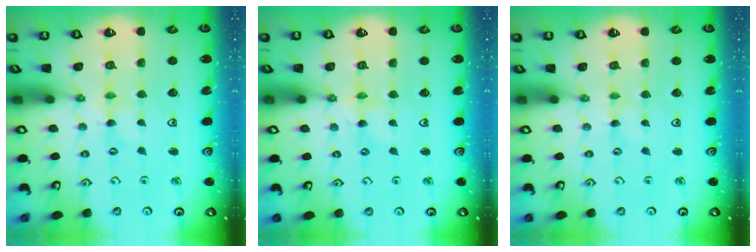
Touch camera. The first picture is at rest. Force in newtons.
{"total": 1.7, "press": 1.6, "slide": 0.3}
{"total": 0.0}